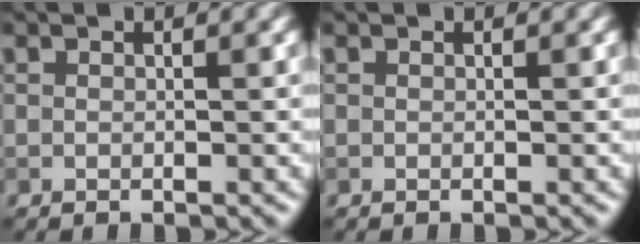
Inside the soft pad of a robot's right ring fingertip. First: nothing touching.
{"total": 0.0}